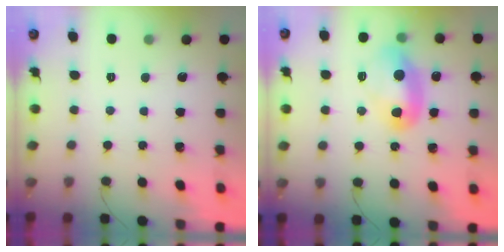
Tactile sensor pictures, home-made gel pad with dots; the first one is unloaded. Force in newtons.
{"total": 11.1, "press": 10.9, "slide": 2.2}